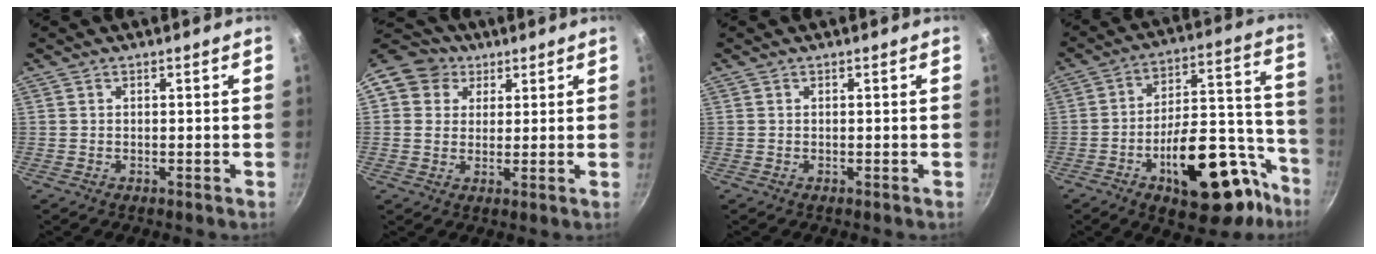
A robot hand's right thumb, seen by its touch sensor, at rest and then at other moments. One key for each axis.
{"total": 10.2, "fx": 4.1, "fy": 8.7, "fz": 3.3, "tx": -0.042, "ty": 0.012, "tz": 0.057}
{"total": 0.0}
{"total": 25.5, "fx": -12.8, "fy": 12.1, "fz": 18.5, "tx": -0.198, "ty": 0.093, "tz": -0.178}